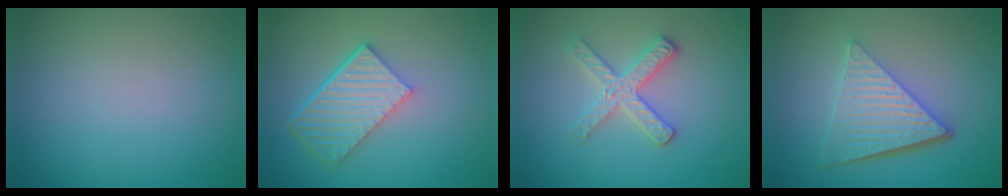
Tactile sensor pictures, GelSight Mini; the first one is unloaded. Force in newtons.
{"total": 6.1, "press": 4.2, "slide": 4.4}
{"total": 3.0, "press": 2.8, "slide": 1.0}
{"total": 6.1, "press": 4.2, "slide": 4.5}